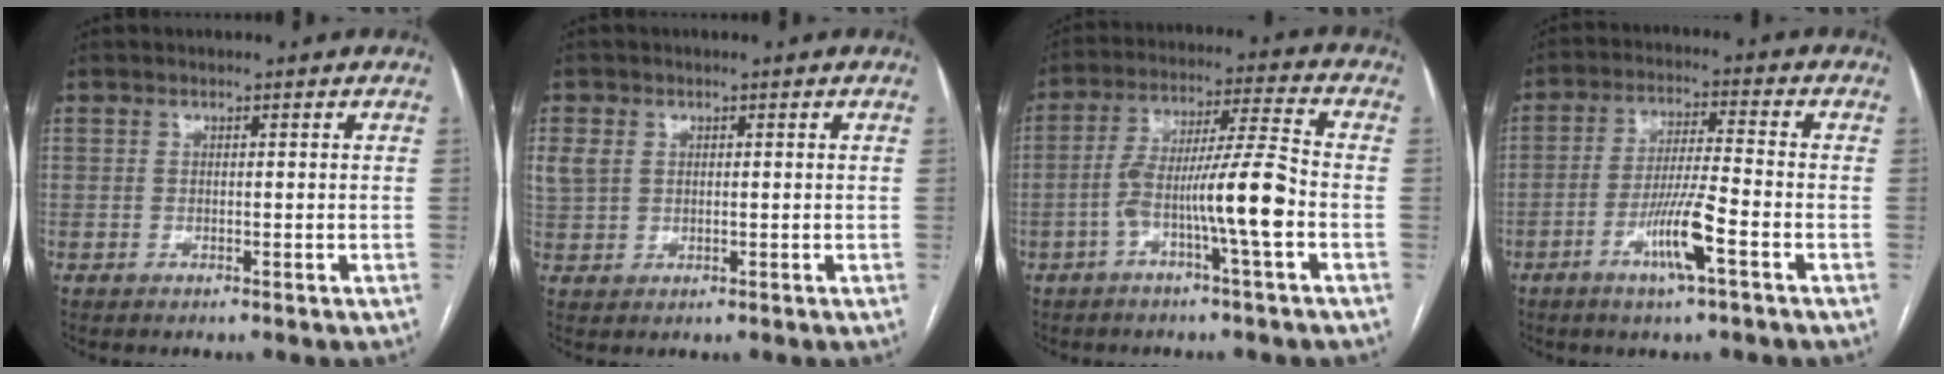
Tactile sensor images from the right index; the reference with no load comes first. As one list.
[{"total": 3.4, "force": [1.1, 2.7, 1.9], "torque": [-0.052, 0.011, 0.027]}, {"total": 10.9, "force": [-3.4, -0.4, 10.4], "torque": [-0.191, 0.016, -0.063]}, {"total": 8.3, "force": [-3.8, 0.1, 7.4], "torque": [-0.141, -0.006, -0.070]}]